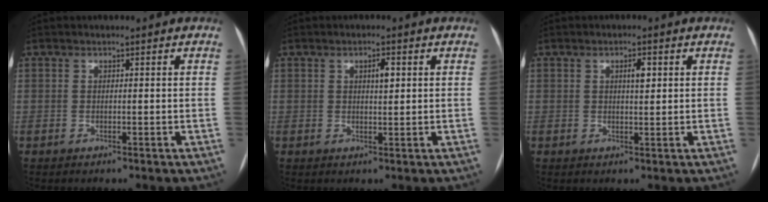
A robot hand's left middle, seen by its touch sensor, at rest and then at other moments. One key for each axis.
{"total": 2.3, "fx": 0.8, "fy": 0.6, "fz": 2.0, "tx": -0.034, "ty": 0.001, "tz": 0.012}
{"total": 2.3, "fx": 0.8, "fy": 0.6, "fz": 2.1, "tx": -0.034, "ty": 0.002, "tz": 0.012}